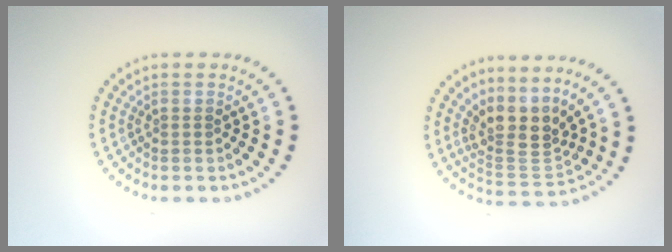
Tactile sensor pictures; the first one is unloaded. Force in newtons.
{"total": 3.9, "press": 2.8, "slide": 2.6}